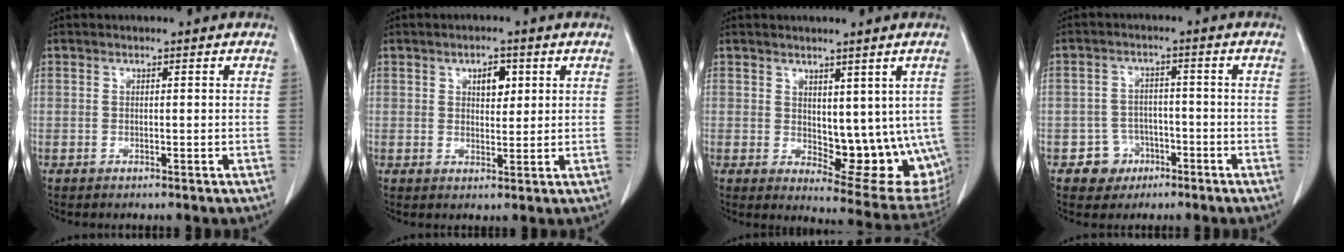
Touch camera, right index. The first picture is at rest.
{"total": 3.4, "force": [1.4, 1.8, 2.5], "torque": [-0.038, 0.001, 0.023]}
{"total": 12.6, "force": [0.2, 5.9, 11.2], "torque": [-0.124, -0.014, 0.017]}
{"total": 4.5, "force": [-2.2, 4.0, 0.3], "torque": [0.002, 0.017, -0.029]}